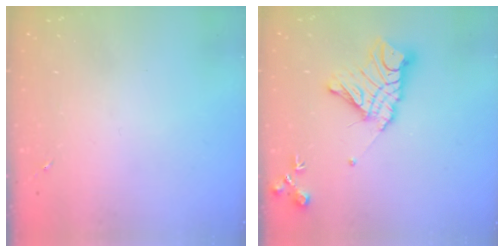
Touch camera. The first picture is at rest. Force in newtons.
{"total": 15.8, "press": 15.7, "slide": 1.4}